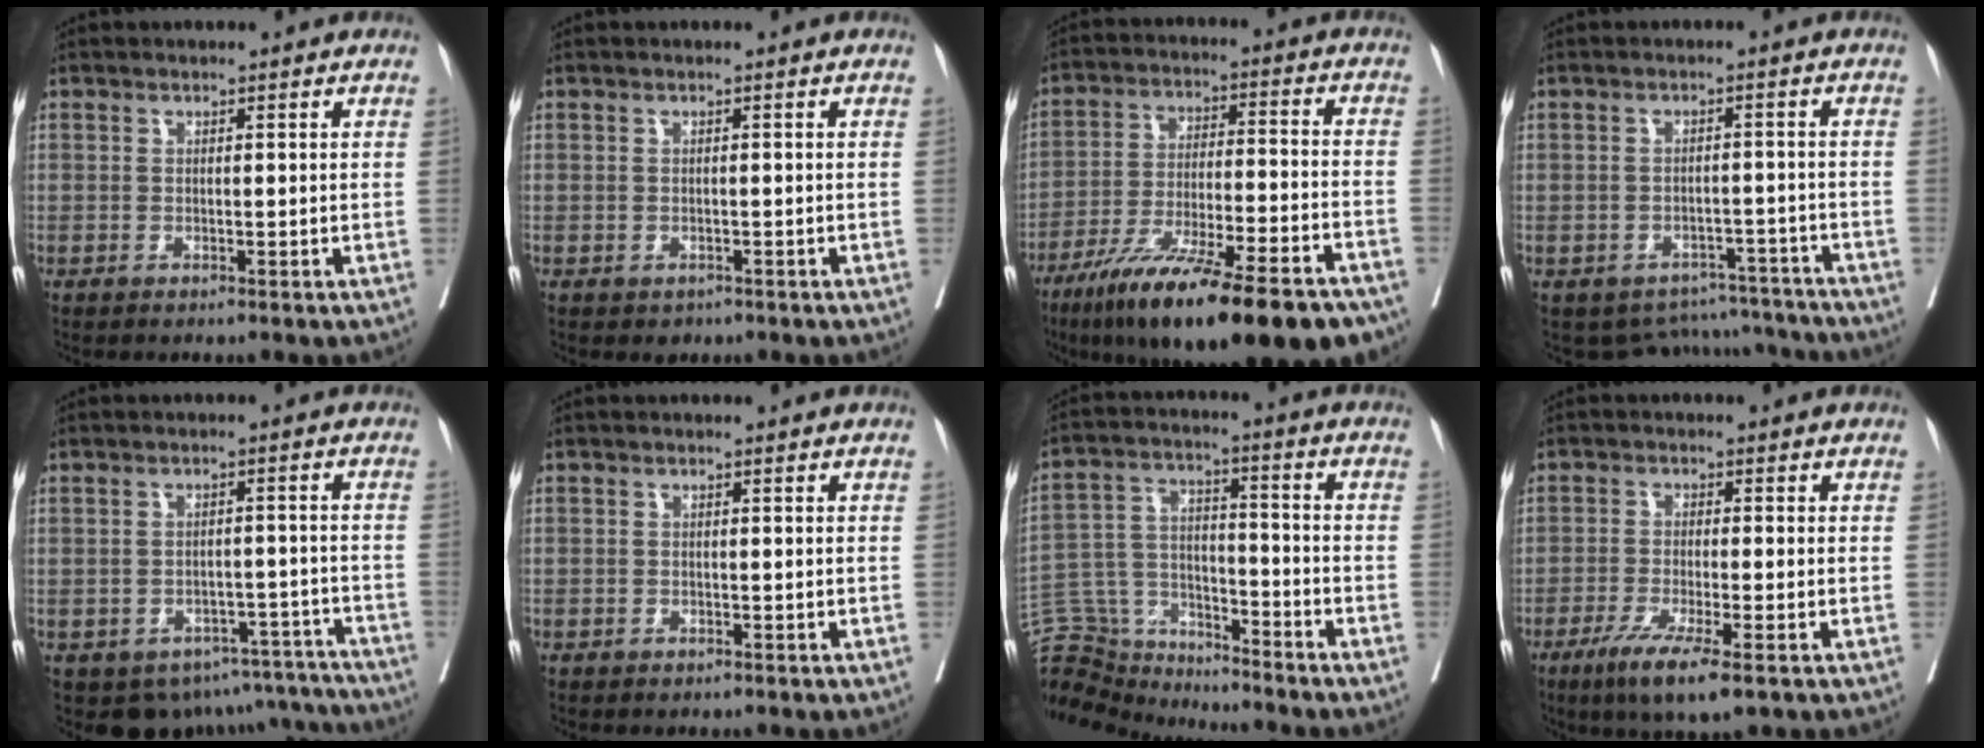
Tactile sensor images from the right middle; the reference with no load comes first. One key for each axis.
{"total": 1.2, "fx": -0.6, "fy": 0.9, "fz": 0.3, "tx": -0.007, "ty": 0.001, "tz": -0.003}
{"total": 25.2, "fx": -18.1, "fy": 4.0, "fz": 17.1, "tx": -0.219, "ty": -0.019, "tz": -0.284}
{"total": 8.6, "fx": -7.8, "fy": 3.8, "fz": -0.4, "tx": 0.022, "ty": 0.035, "tz": -0.090}
{"total": 13.0, "fx": -10.7, "fy": 6.9, "fz": 2.5, "tx": -0.018, "ty": 0.033, "tz": -0.116}
{"total": 1.0, "fx": -0.5, "fy": 0.8, "fz": 0.0, "tx": -0.005, "ty": 0.005, "tz": -0.010}
{"total": 13.4, "fx": -13.0, "fy": 3.3, "fz": 1.5, "tx": -0.037, "ty": 0.051, "tz": -0.225}
{"total": 8.0, "fx": -4.7, "fy": 0.7, "fz": 6.4, "tx": -0.113, "ty": -0.022, "tz": -0.077}